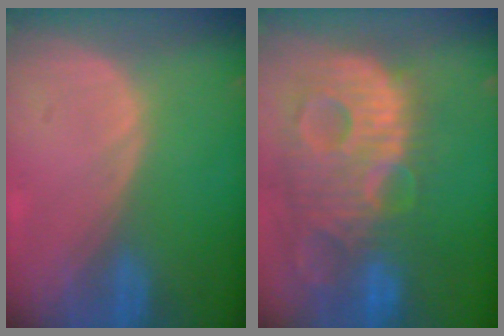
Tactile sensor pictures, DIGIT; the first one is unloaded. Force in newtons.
{"total": 13.9, "press": 12.0, "slide": 7.1}